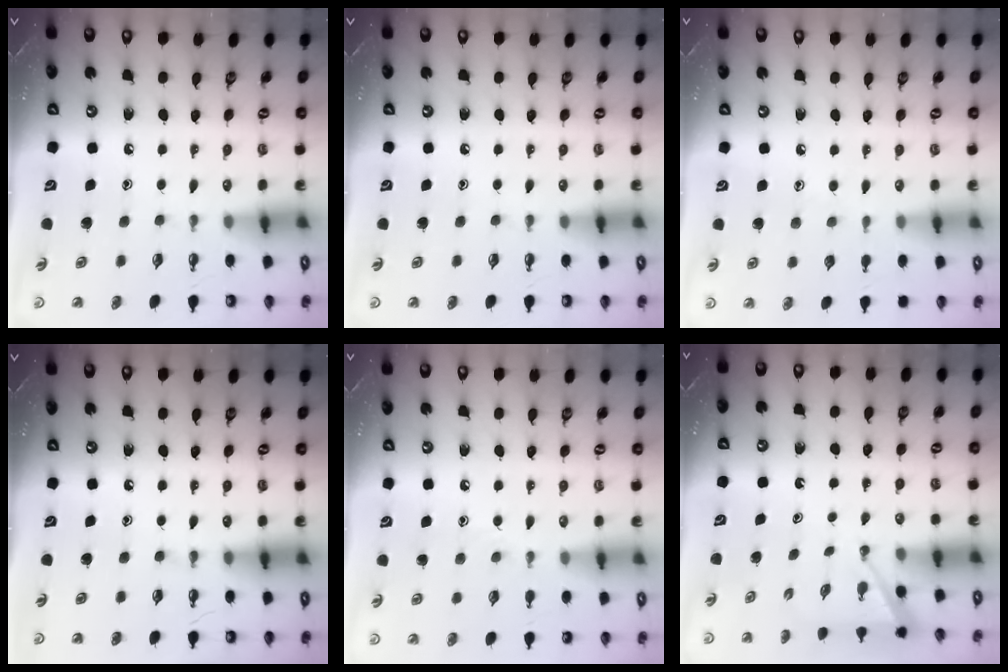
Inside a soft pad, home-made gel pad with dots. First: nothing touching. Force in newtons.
{"total": 0.0}
{"total": 5.7, "press": 5.7, "slide": 0.8}
{"total": 0.0}
{"total": 5.6, "press": 5.6, "slide": 0.4}
{"total": 2.3, "press": 2.3, "slide": 0.3}